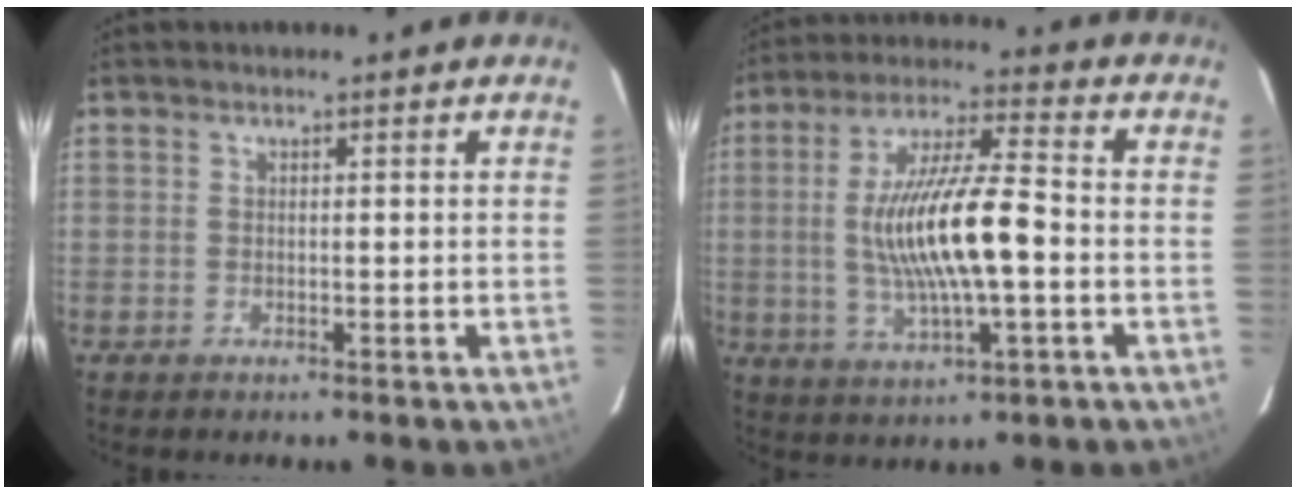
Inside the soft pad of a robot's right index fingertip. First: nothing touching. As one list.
[{"total": 15.0, "force": [-1.6, 3.2, 14.6], "torque": [-0.279, 0.000, -0.026]}]